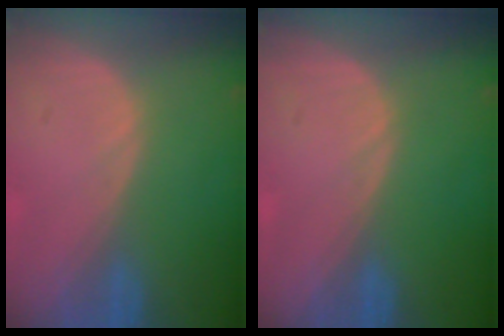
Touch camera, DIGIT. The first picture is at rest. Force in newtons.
{"total": 0.0}